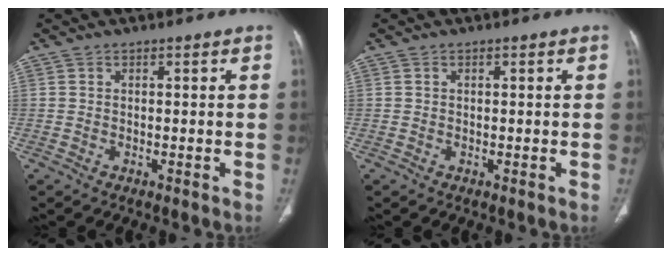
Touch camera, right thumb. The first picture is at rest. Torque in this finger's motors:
{"motor_torque": [0.16, 0.14, -0.34, -0.20, 0.03]}